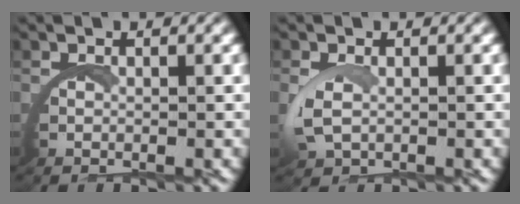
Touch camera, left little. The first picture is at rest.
{"total": 1.6, "force": [0.5, 0.7, 1.3], "torque": [-0.055, -0.007, 0.014]}